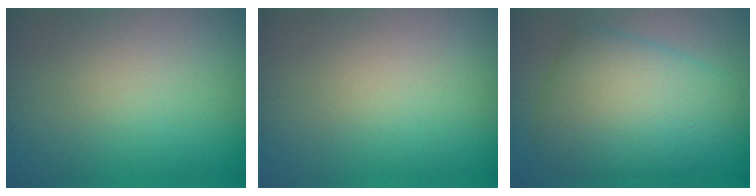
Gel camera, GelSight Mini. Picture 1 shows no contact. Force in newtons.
{"total": 0.0}
{"total": 8.0, "press": 8.0, "slide": 0.2}